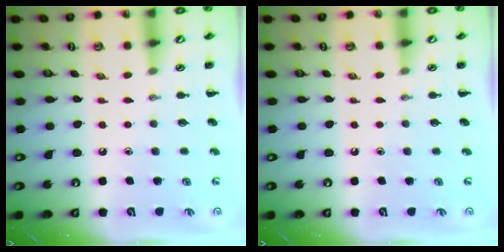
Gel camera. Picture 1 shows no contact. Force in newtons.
{"total": 0.0}